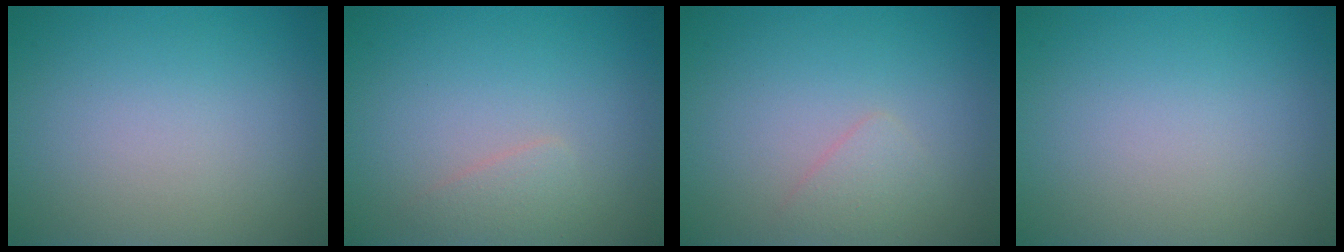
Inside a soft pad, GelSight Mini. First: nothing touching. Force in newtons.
{"total": 1.3, "press": 1.3, "slide": 0.1}
{"total": 1.3, "press": 1.3, "slide": 0.1}
{"total": 0.0}